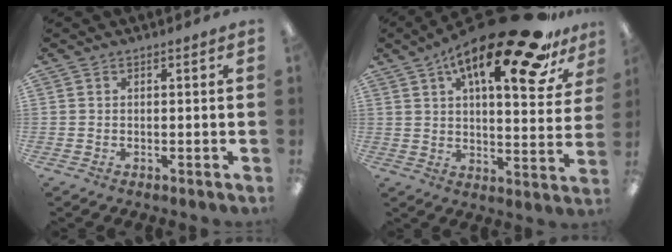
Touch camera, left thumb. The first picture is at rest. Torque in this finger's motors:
{"motor_torque": [0.21, 0.73, 1.44, -1.33, 0.30]}